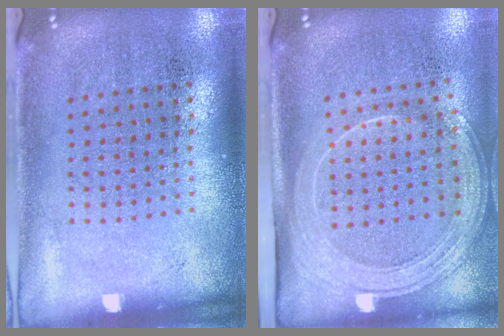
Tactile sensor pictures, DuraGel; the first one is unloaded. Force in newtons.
{"total": 2.0, "press": 1.8, "slide": 1.0}